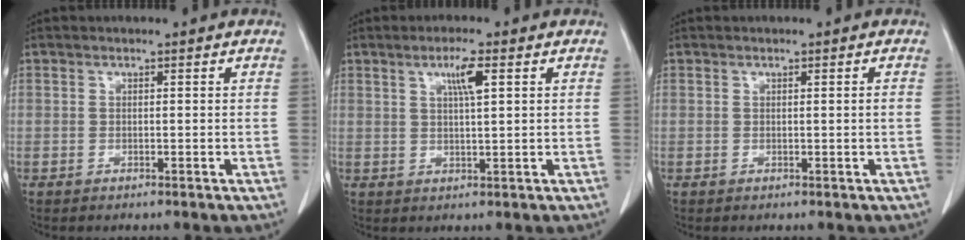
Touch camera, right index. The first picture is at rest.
{"total": 3.9, "force": [1.7, 0.2, 3.6], "torque": [-0.062, -0.001, 0.028]}
{"total": 0.6, "force": [0.0, -0.2, 0.6], "torque": [-0.009, -0.001, 0.001]}